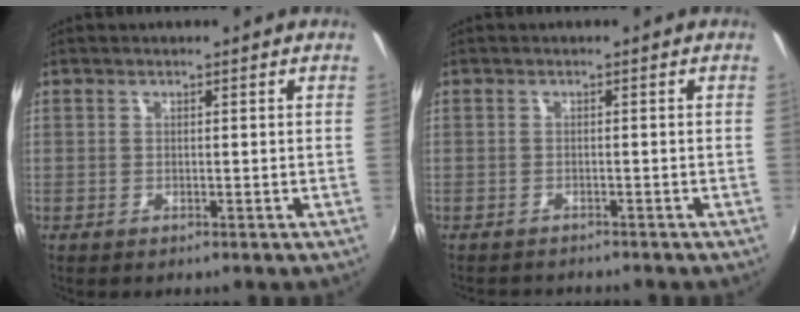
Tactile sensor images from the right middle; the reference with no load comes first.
{"total": 3.0, "force": [-2.9, 0.5, 0.7], "torque": [-0.023, -0.012, -0.046]}